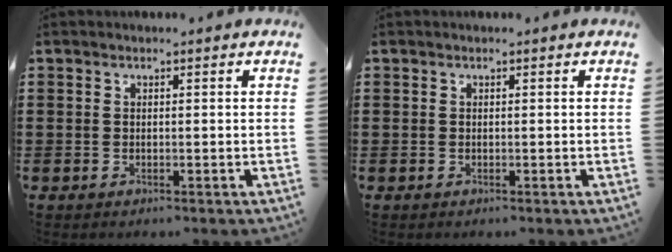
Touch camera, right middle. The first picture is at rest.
{"total": 0.0}